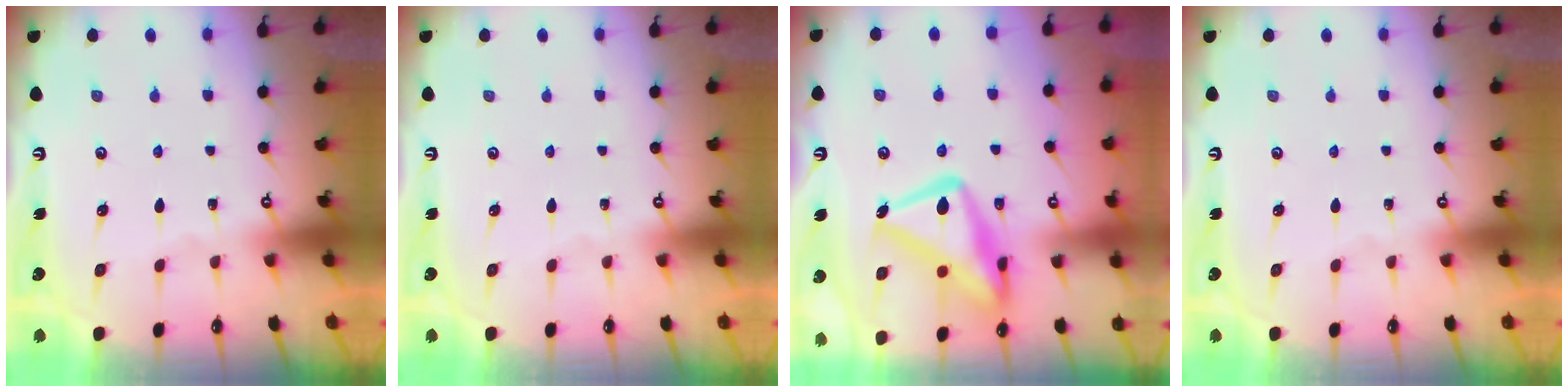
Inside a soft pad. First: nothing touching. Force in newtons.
{"total": 0.0}
{"total": 19.5, "press": 19.4, "slide": 1.5}
{"total": 0.0}